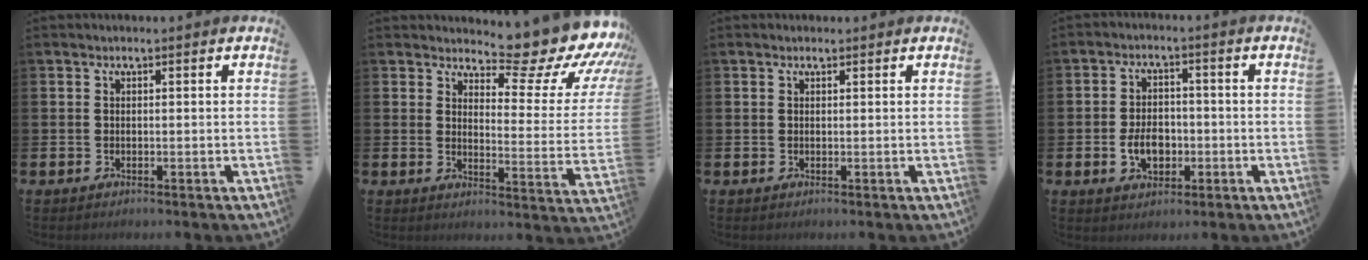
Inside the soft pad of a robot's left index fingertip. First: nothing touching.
{"total": 9.3, "force": [8.0, 2.8, 3.8], "torque": [-0.051, -0.078, 0.124]}
{"total": 0.6, "force": [0.5, 0.2, 0.1], "torque": [0.011, -0.003, 0.007]}
{"total": 4.7, "force": [-1.2, 3.3, 3.2], "torque": [-0.045, 0.000, -0.026]}